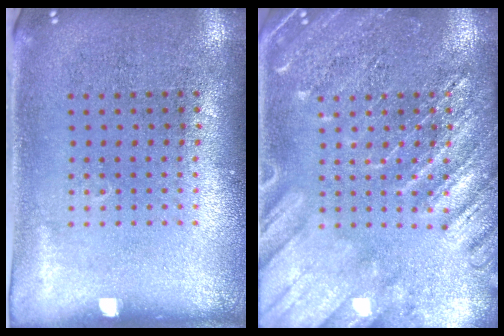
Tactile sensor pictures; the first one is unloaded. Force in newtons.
{"total": 4.2, "press": 4.1, "slide": 0.5}